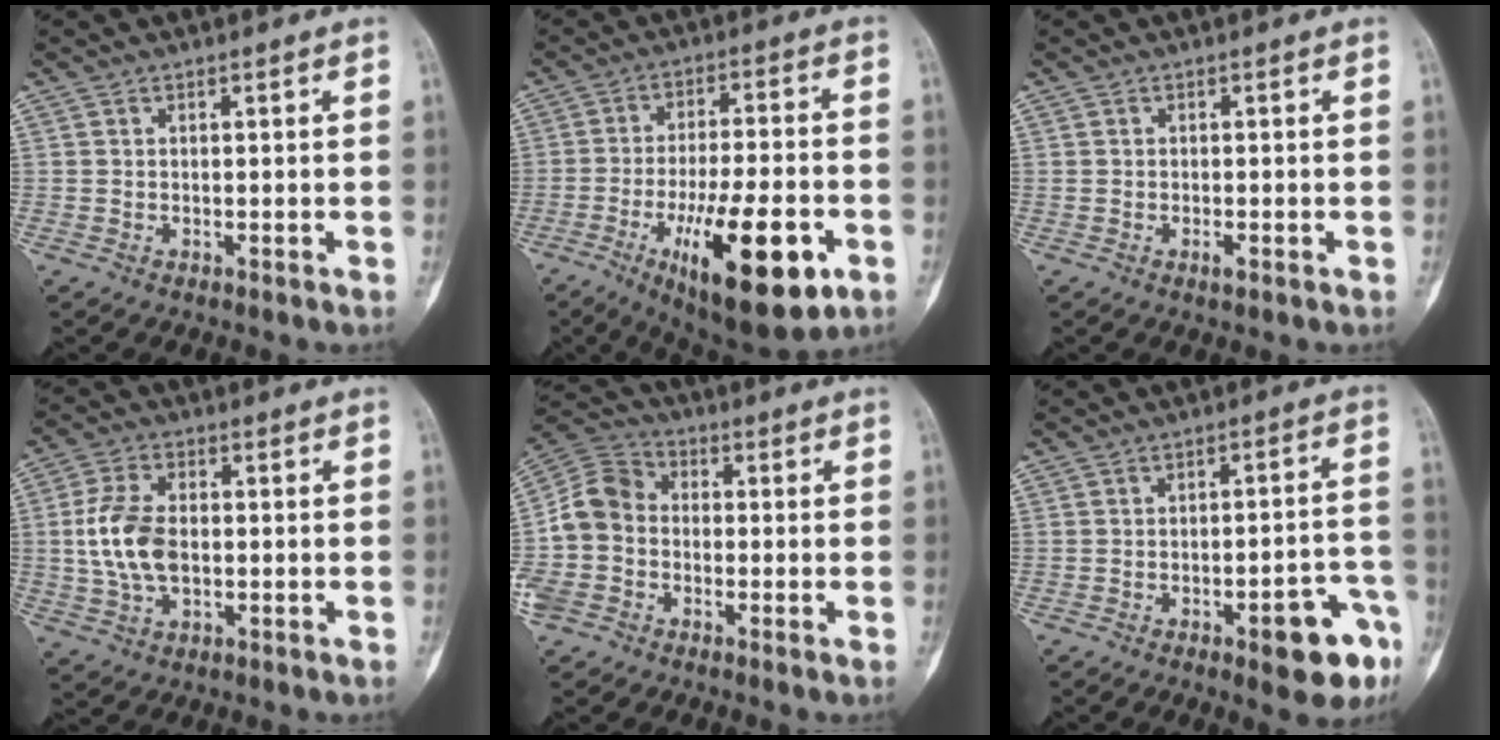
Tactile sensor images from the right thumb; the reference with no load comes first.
{"total": 20.0, "force": [-7.7, 6.3, 17.3], "torque": [-0.265, 0.015, -0.109]}
{"total": 1.2, "force": [-0.5, 0.5, 0.9], "torque": [-0.012, 0.001, -0.007]}
{"total": 9.9, "force": [-0.5, 5.9, 7.9], "torque": [-0.161, 0.009, -0.011]}
{"total": 12.0, "force": [-3.1, 9.9, 6.0], "torque": [-0.125, 0.040, -0.068]}
{"total": 11.3, "force": [-5.7, 3.6, 9.1], "torque": [-0.089, 0.040, -0.066]}